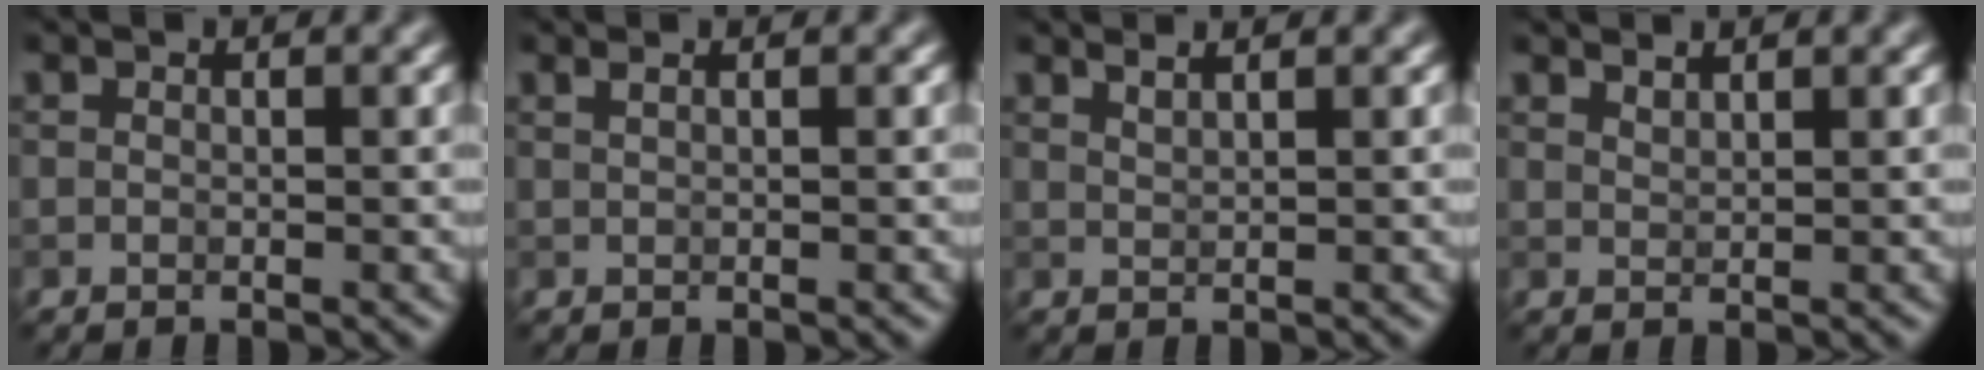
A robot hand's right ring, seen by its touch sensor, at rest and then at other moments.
{"total": 1.3, "force": [0.8, 0.6, 0.9], "torque": [-0.006, -0.004, 0.002]}
{"total": 1.9, "force": [1.5, 0.6, 1.0], "torque": [-0.003, 0.005, 0.010]}
{"total": 1.0, "force": [1.0, 0.1, 0.2], "torque": [-0.002, 0.000, 0.019]}